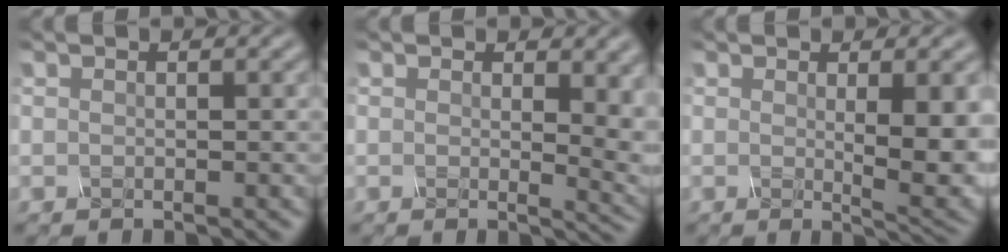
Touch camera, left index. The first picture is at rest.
{"total": 5.5, "force": [1.0, 2.4, 4.8], "torque": [-0.038, -0.007, 0.016]}
{"total": 5.8, "force": [0.3, 1.3, 5.6], "torque": [-0.074, -0.009, 0.011]}